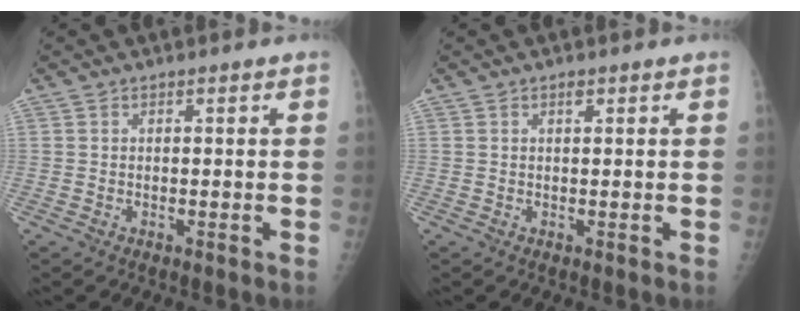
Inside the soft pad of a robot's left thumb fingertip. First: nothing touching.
{"total": 0.8, "force": [0.4, 0.3, 0.6], "torque": [-0.009, 0.000, 0.006]}